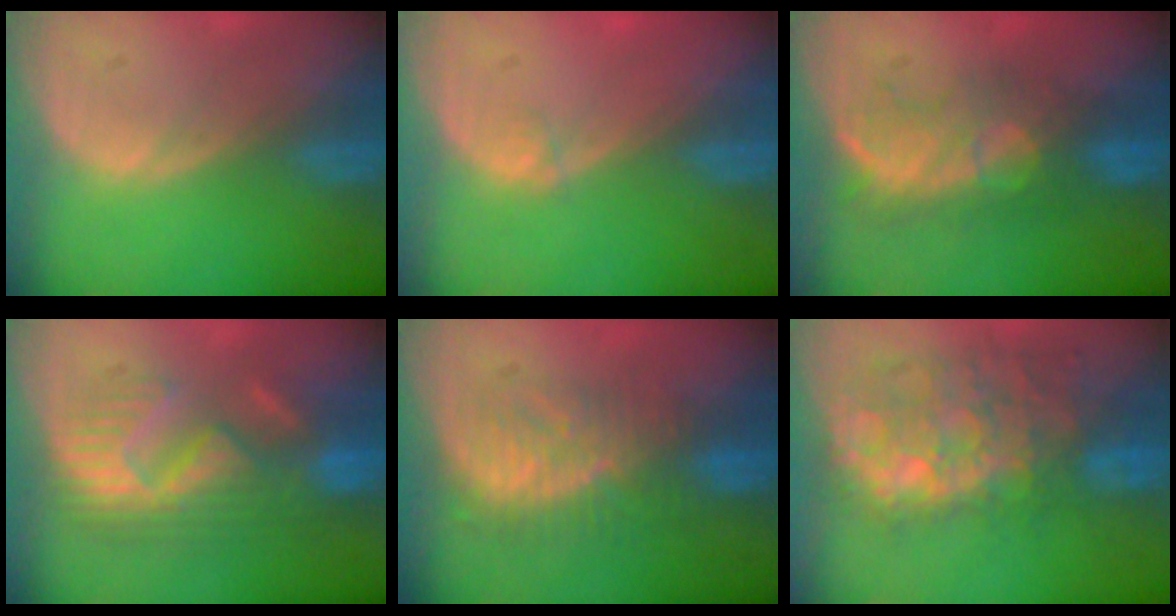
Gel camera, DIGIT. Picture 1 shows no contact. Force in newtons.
{"total": 0.5, "press": 0.5, "slide": 0.2}
{"total": 7.7, "press": 7.5, "slide": 1.3}
{"total": 9.4, "press": 9.2, "slide": 2.0}
{"total": 7.9, "press": 7.8, "slide": 1.6}
{"total": 11.7, "press": 10.8, "slide": 4.4}